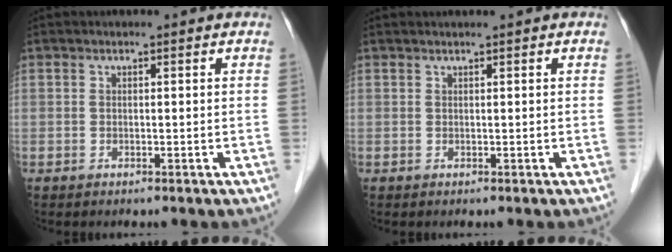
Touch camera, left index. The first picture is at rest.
{"total": 0.7, "force": [0.6, -0.1, 0.3], "torque": [-0.005, 0.010, 0.014]}